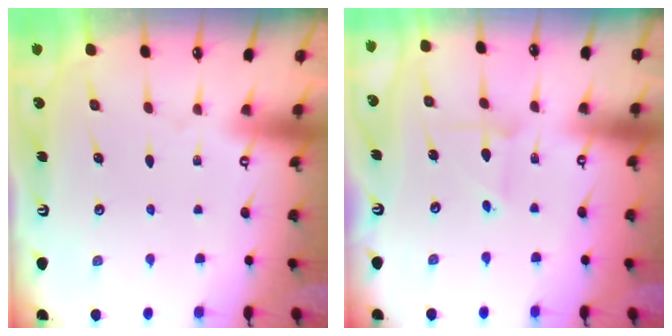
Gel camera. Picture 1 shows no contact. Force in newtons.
{"total": 2.1, "press": 2.1, "slide": 0.1}